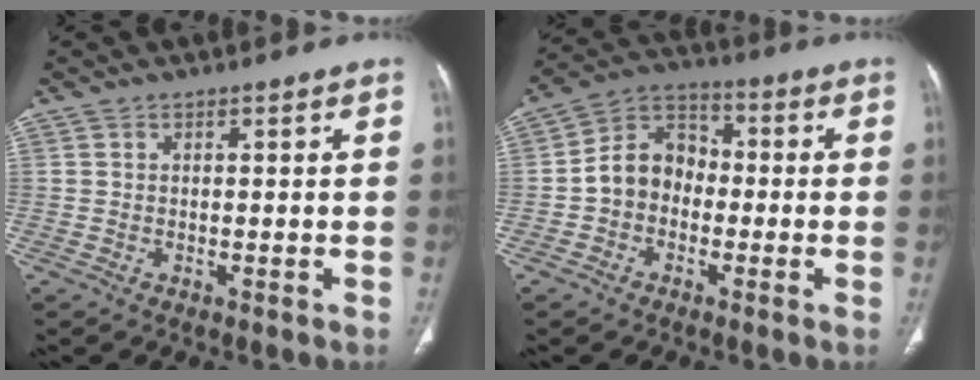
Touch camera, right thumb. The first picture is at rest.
{"total": 9.1, "force": [-1.5, 7.4, 4.9], "torque": [-0.061, 0.038, -0.044]}